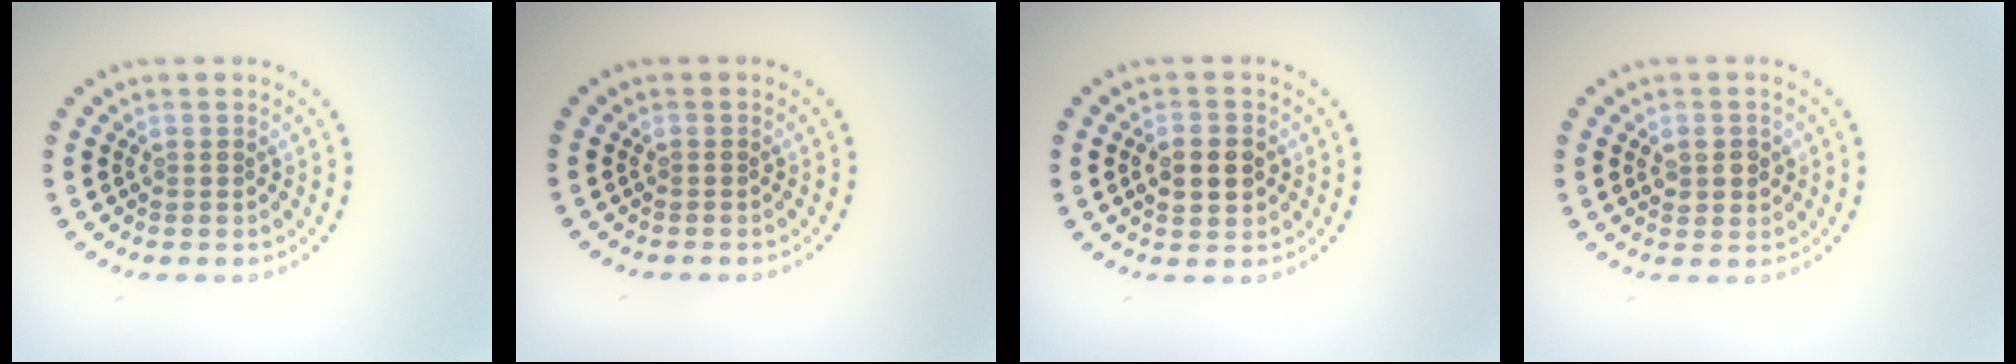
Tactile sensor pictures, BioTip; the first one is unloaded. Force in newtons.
{"total": 0.0}
{"total": 4.0, "press": 4.0, "slide": 0.2}
{"total": 1.9, "press": 1.9, "slide": 0.3}